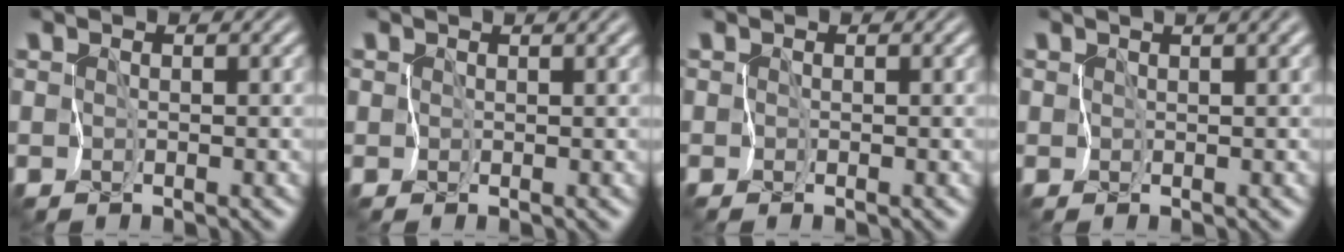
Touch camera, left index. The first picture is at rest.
{"total": 1.4, "force": [0.9, 0.5, 0.9], "torque": [-0.009, 0.006, 0.015]}
{"total": 0.0}
{"total": 3.5, "force": [2.0, 0.9, 2.6], "torque": [-0.034, 0.014, 0.029]}